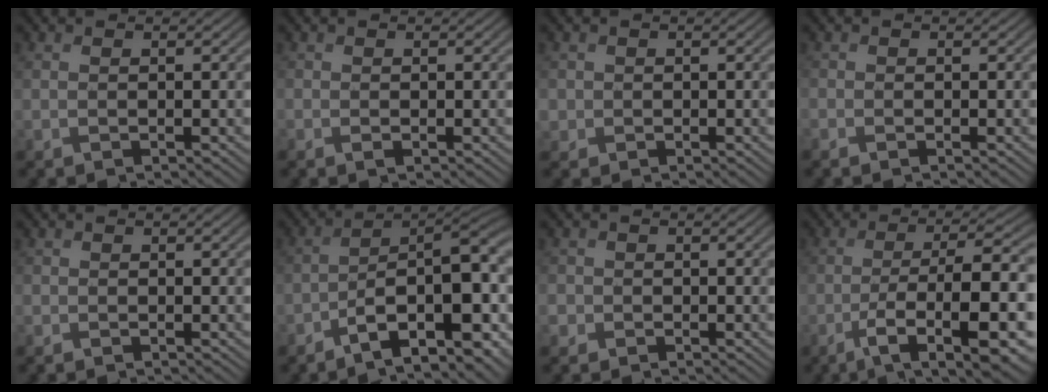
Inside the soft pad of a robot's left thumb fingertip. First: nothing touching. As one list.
[{"total": 0.9, "force": [-0.3, 0.7, 0.5], "torque": [-0.010, -0.005, -0.006]}, {"total": 1.7, "force": [0.0, 1.7, 0.1], "torque": [-0.002, -0.004, -0.001]}, {"total": 1.1, "force": [-0.8, 0.7, 0.2], "torque": [-0.006, -0.005, -0.020]}, {"total": 0.7, "force": [-0.5, 0.5, 0.0], "torque": [-0.001, -0.006, -0.011]}, {"total": 14.0, "force": [-6.0, 5.6, 11.3], "torque": [-0.149, -0.005, -0.093]}, {"total": 1.6, "force": [-0.5, 1.5, 0.1], "torque": [0.004, -0.003, -0.014]}, {"total": 13.0, "force": [-5.7, 3.6, 11.2], "torque": [-0.175, -0.002, -0.084]}]